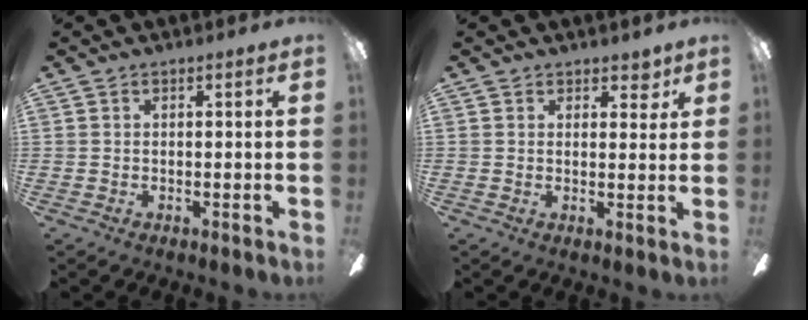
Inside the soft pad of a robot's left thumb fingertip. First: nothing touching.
{"total": 3.4, "force": [2.6, 1.9, 1.1], "torque": [-0.001, -0.010, 0.042]}